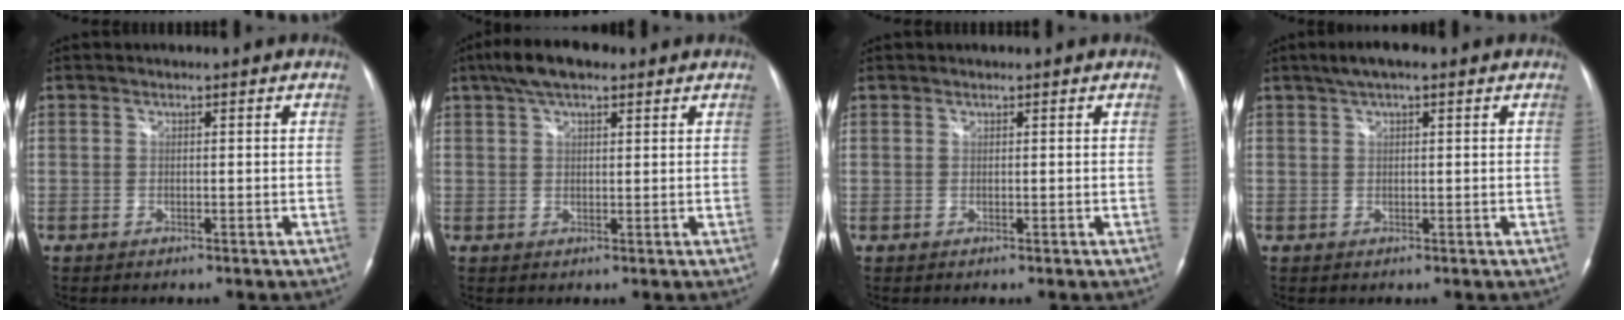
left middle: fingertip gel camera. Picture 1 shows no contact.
{"total": 6.9, "force": [4.7, 2.5, 4.5], "torque": [-0.086, 0.025, 0.079]}
{"total": 0.0}
{"total": 4.5, "force": [2.9, 1.1, 3.2], "torque": [-0.060, 0.025, 0.047]}